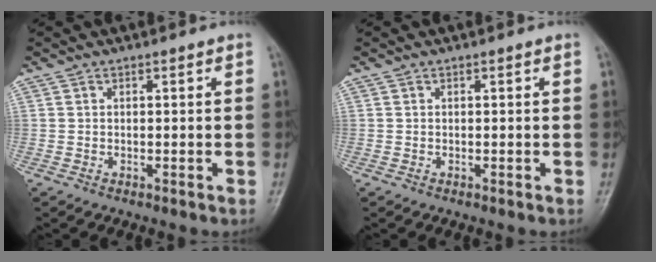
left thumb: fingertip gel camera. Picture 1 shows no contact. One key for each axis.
{"total": 0.0}